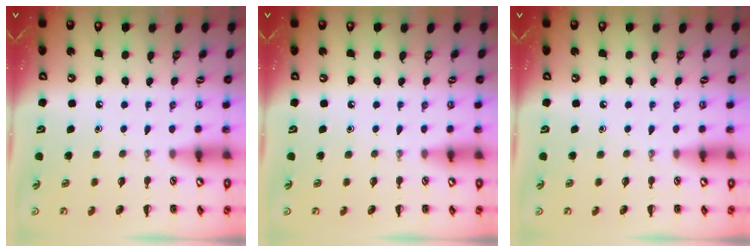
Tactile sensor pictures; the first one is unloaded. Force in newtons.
{"total": 0.0}
{"total": 0.0}